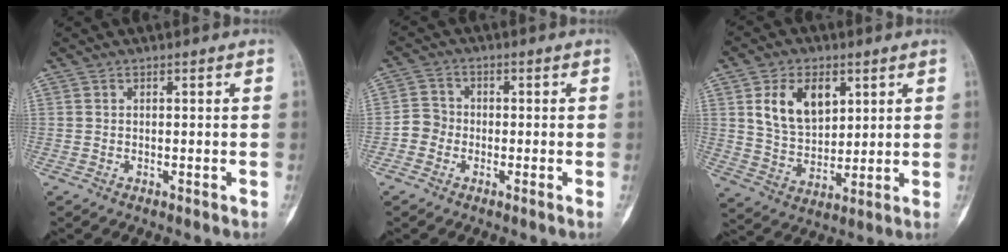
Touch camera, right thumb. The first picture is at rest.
{"total": 3.4, "force": [-1.4, 2.8, 1.3], "torque": [-0.010, 0.008, -0.041]}
{"total": 11.7, "force": [4.4, 7.5, 7.9], "torque": [-0.114, -0.018, 0.089]}